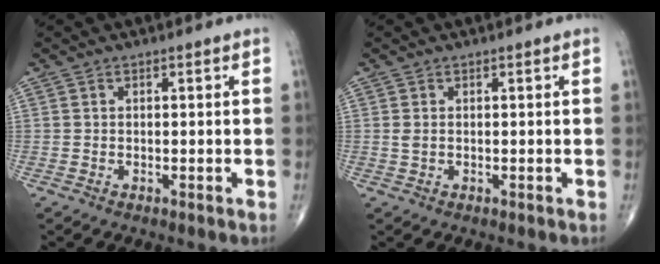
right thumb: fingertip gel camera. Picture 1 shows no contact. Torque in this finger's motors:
{"motor_torque": [-0.03, 0.36, -0.13, 0.01, 0.04]}